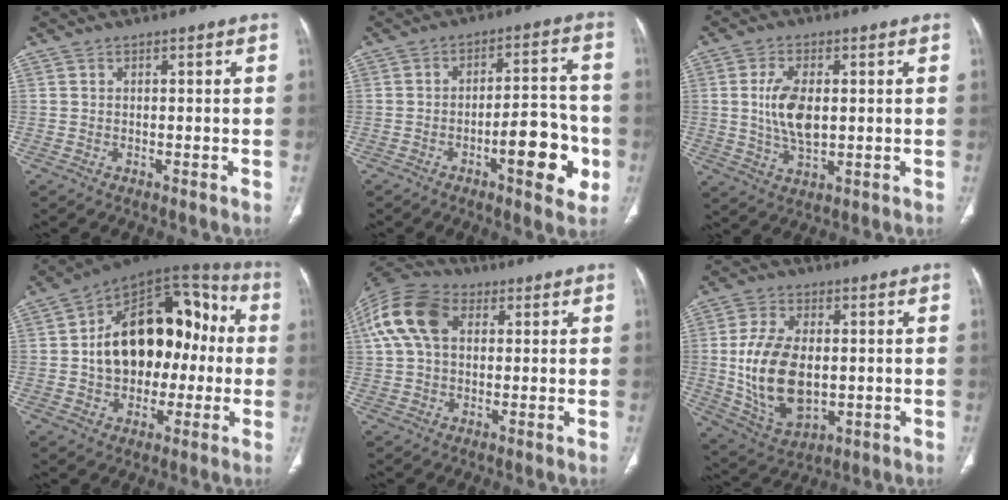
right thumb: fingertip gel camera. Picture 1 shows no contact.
{"total": 12.5, "force": [-4.3, 4.3, 10.9], "torque": [-0.126, 0.028, -0.060]}
{"total": 8.8, "force": [0.8, 4.6, 7.4], "torque": [-0.145, -0.006, 0.018]}
{"total": 23.1, "force": [0.1, 15.3, 17.3], "torque": [-0.235, 0.046, 0.004]}
{"total": 13.9, "force": [3.7, 9.3, 9.7], "torque": [-0.193, 0.027, 0.062]}
{"total": 15.7, "force": [-0.2, 9.4, 12.6], "torque": [-0.234, -0.007, 0.014]}